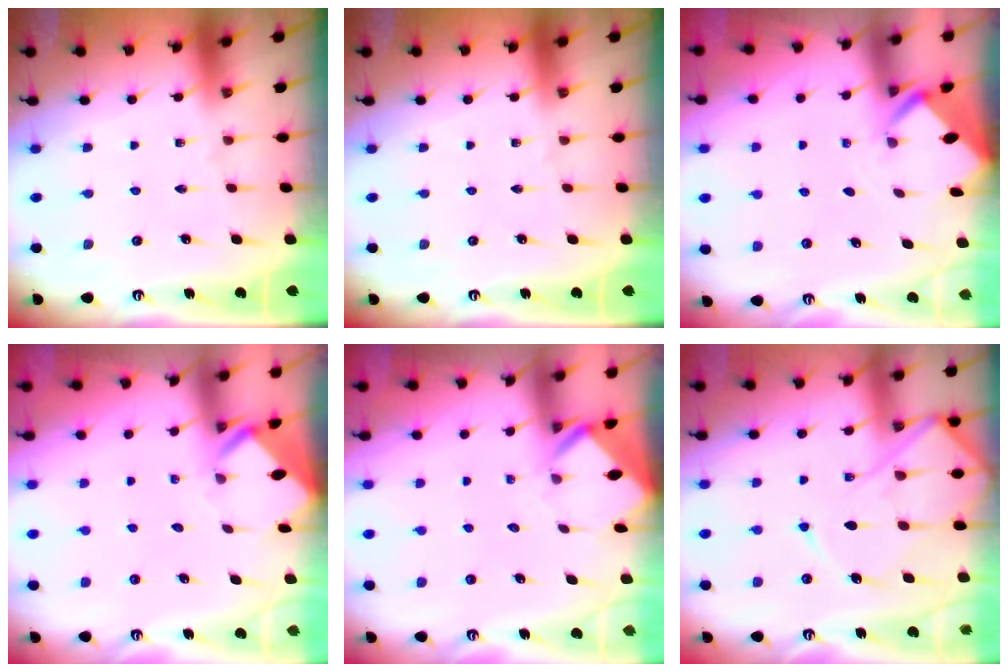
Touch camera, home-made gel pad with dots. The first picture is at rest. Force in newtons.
{"total": 0.0}
{"total": 2.0, "press": 2.0, "slide": 0.0}
{"total": 3.0, "press": 3.0, "slide": 0.1}
{"total": 2.4, "press": 2.4, "slide": 0.1}
{"total": 12.3, "press": 12.2, "slide": 1.3}